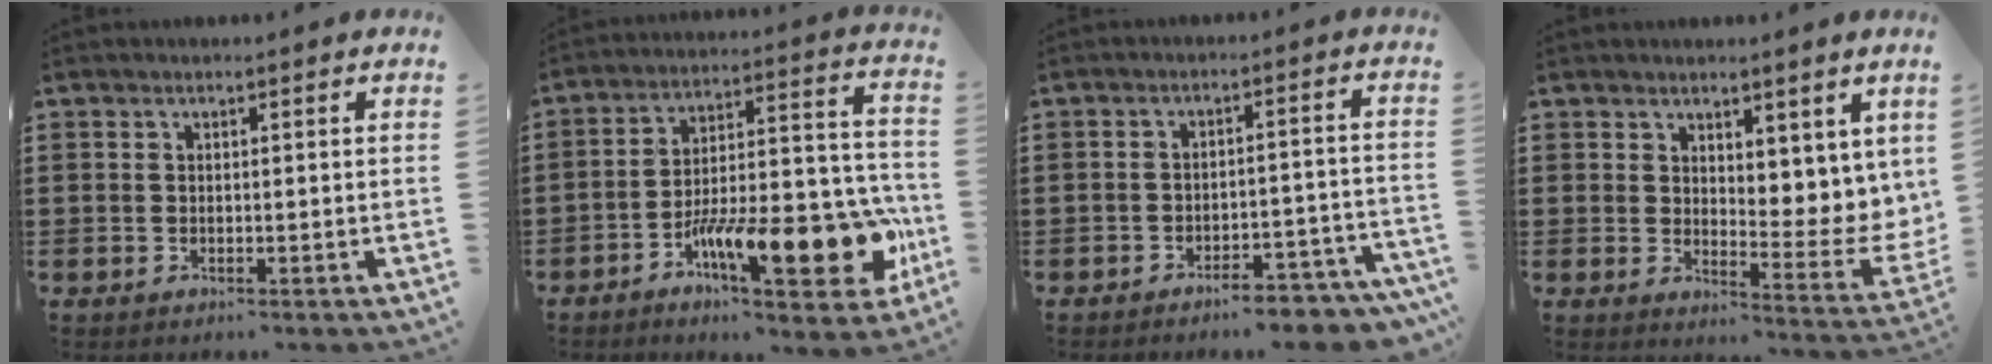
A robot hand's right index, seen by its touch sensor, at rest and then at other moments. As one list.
[{"total": 17.3, "force": [-7.6, 5.6, 14.4], "torque": [-0.220, 0.014, -0.114]}, {"total": 5.4, "force": [-5.0, 0.5, 2.0], "torque": [-0.031, -0.002, -0.093]}, {"total": 4.6, "force": [3.9, 2.2, 1.1], "torque": [-0.026, -0.031, 0.073]}]